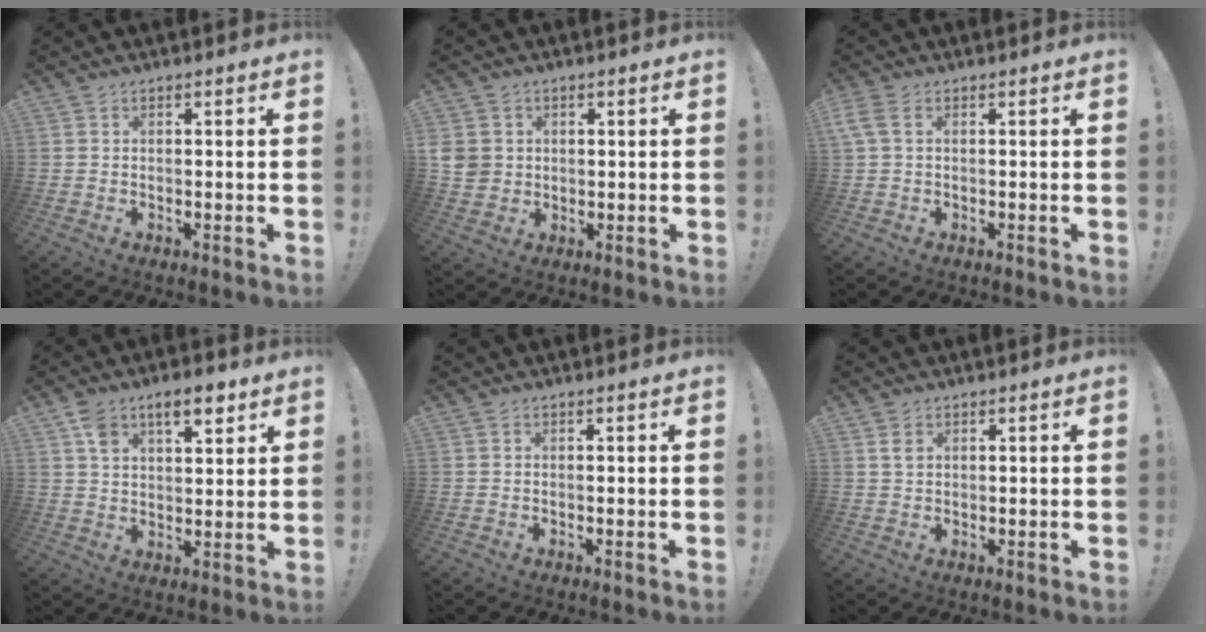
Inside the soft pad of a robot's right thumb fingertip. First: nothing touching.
{"total": 5.6, "force": [1.0, 5.1, 1.9], "torque": [-0.044, -0.003, 0.021]}
{"total": 3.5, "force": [1.0, 1.4, 3.0], "torque": [-0.059, 0.002, 0.023]}
{"total": 9.3, "force": [5.6, 4.8, 5.7], "torque": [-0.082, -0.014, 0.100]}
{"total": 0.0}
{"total": 1.9, "force": [1.0, 1.2, 1.1], "torque": [-0.009, -0.004, 0.015]}